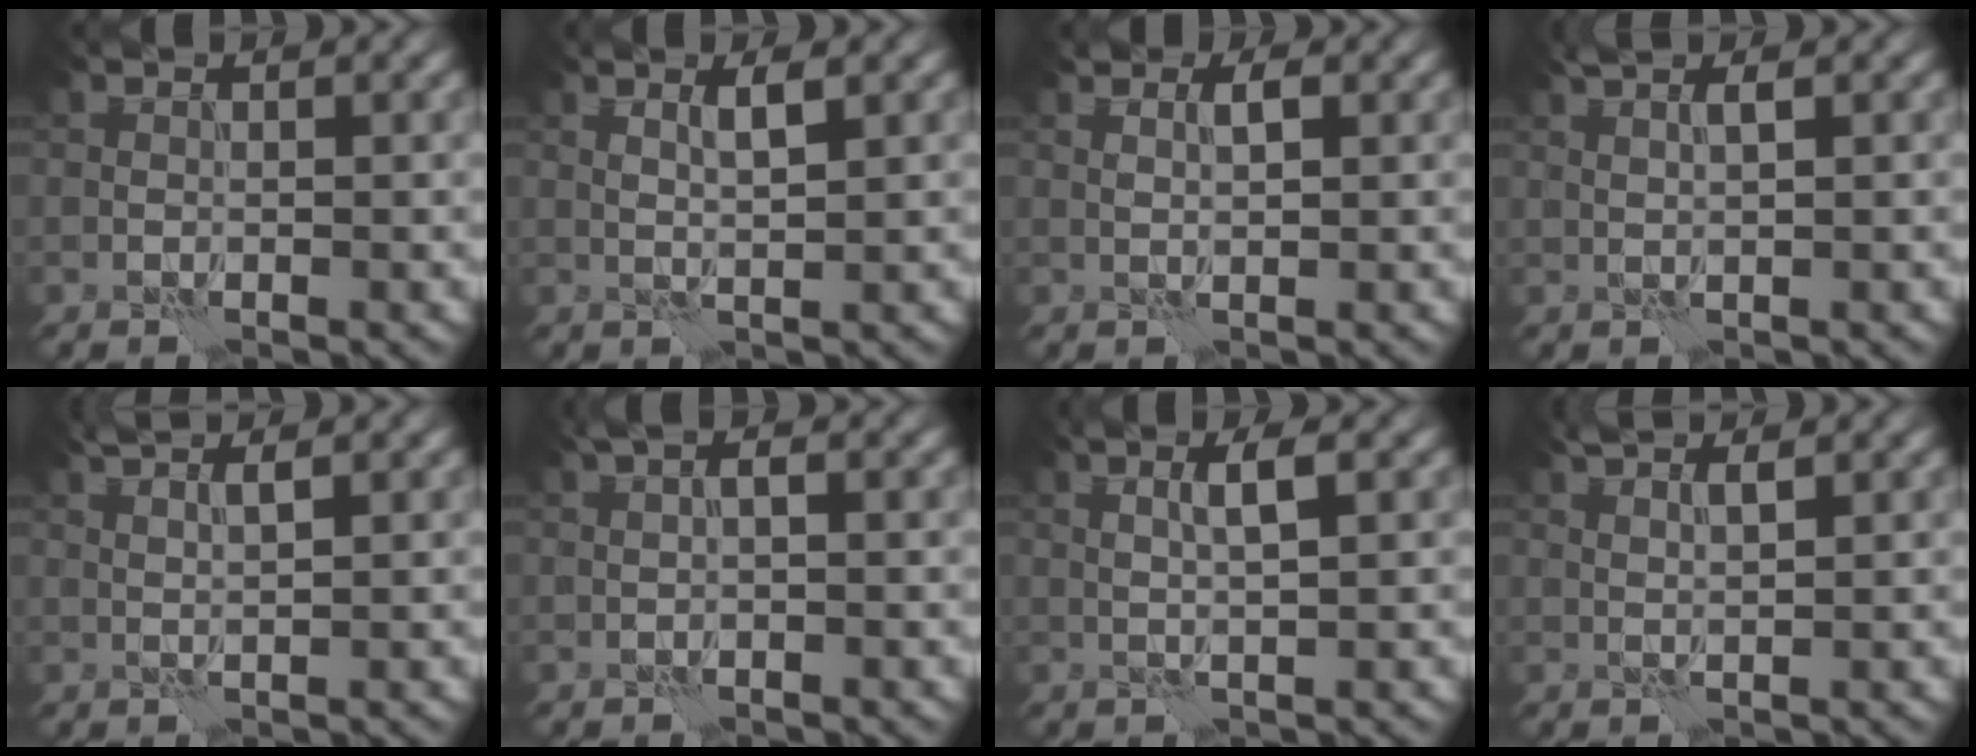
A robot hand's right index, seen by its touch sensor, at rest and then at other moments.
{"total": 1.9, "force": [0.8, 0.2, 1.7], "torque": [-0.033, 0.002, 0.013]}
{"total": 1.8, "force": [0.8, 0.7, 1.4], "torque": [-0.021, -0.005, 0.018]}
{"total": 2.4, "force": [1.3, 0.5, 2.0], "torque": [-0.026, -0.002, 0.015]}
{"total": 2.8, "force": [1.7, 0.6, 2.1], "torque": [-0.030, 0.001, 0.020]}
{"total": 2.4, "force": [0.9, 1.0, 2.1], "torque": [-0.022, 0.013, 0.003]}
{"total": 2.6, "force": [0.9, 0.3, 2.5], "torque": [-0.046, 0.006, 0.015]}
{"total": 2.4, "force": [1.6, 0.4, 1.8], "torque": [-0.028, 0.000, 0.021]}